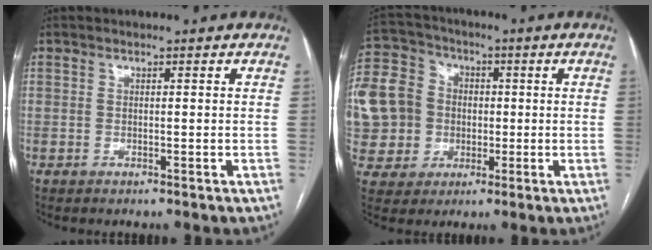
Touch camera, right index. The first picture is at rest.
{"total": 22.2, "force": [-0.8, 20.5, 8.4], "torque": [-0.284, 0.058, 0.002]}